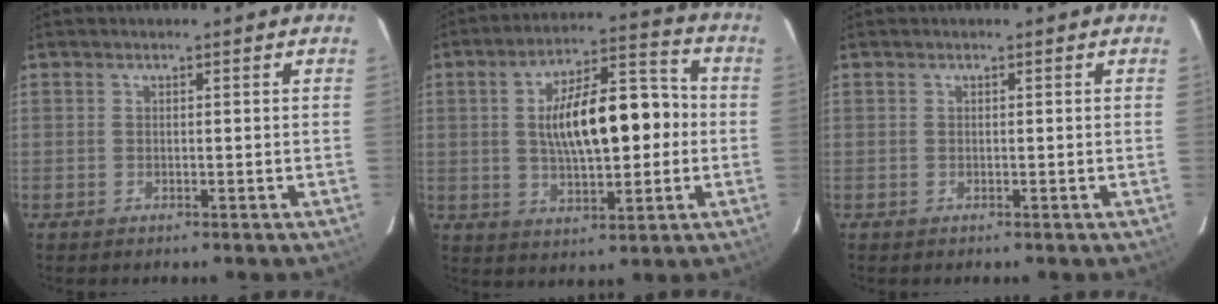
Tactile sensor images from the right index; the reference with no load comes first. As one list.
[{"total": 15.6, "force": [0.2, 6.3, 14.2], "torque": [-0.235, 0.026, 0.011]}, {"total": 0.0}]